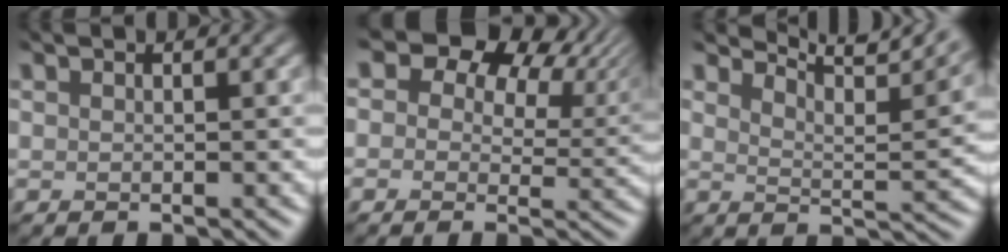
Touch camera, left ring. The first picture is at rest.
{"total": 9.6, "force": [4.3, 6.5, 5.7], "torque": [-0.070, -0.008, 0.063]}
{"total": 6.6, "force": [5.3, 1.7, 3.5], "torque": [-0.066, -0.008, 0.074]}